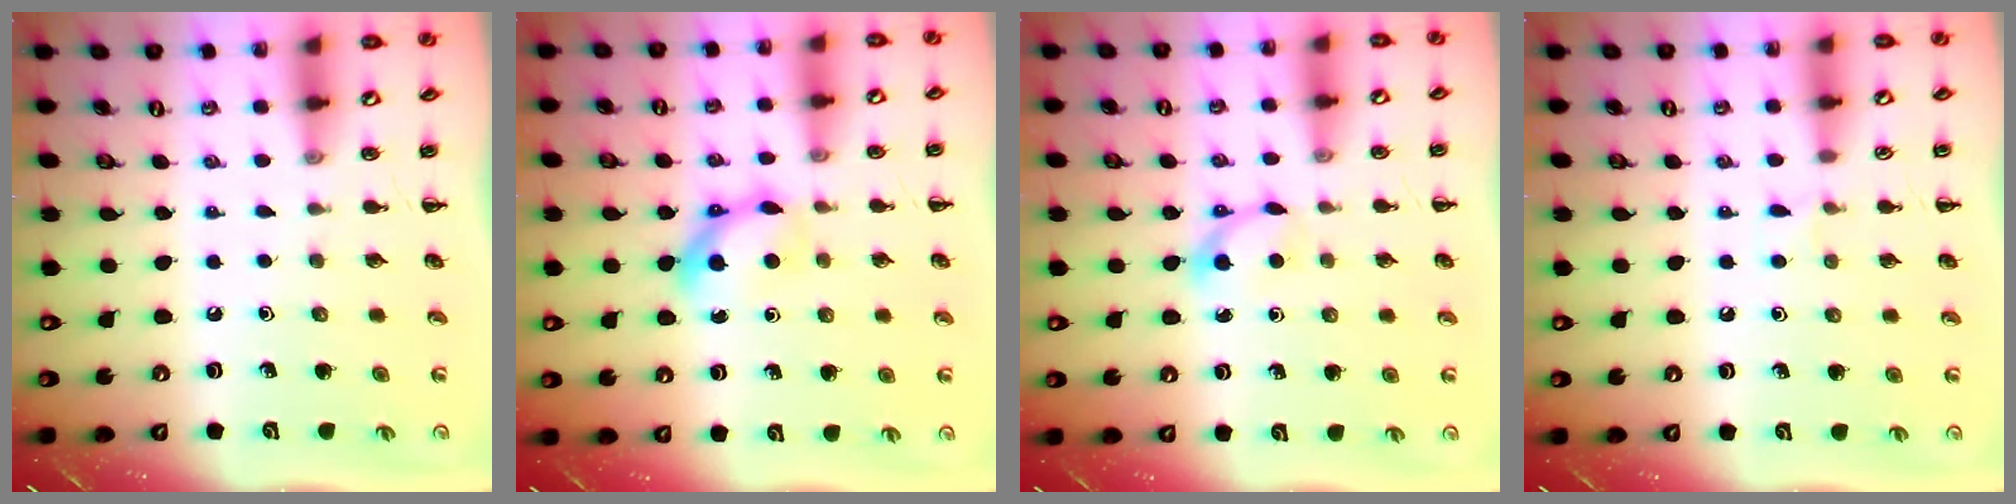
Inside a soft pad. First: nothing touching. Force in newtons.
{"total": 7.2, "press": 7.0, "slide": 1.6}
{"total": 3.9, "press": 3.7, "slide": 1.3}
{"total": 4.5, "press": 4.2, "slide": 1.5}